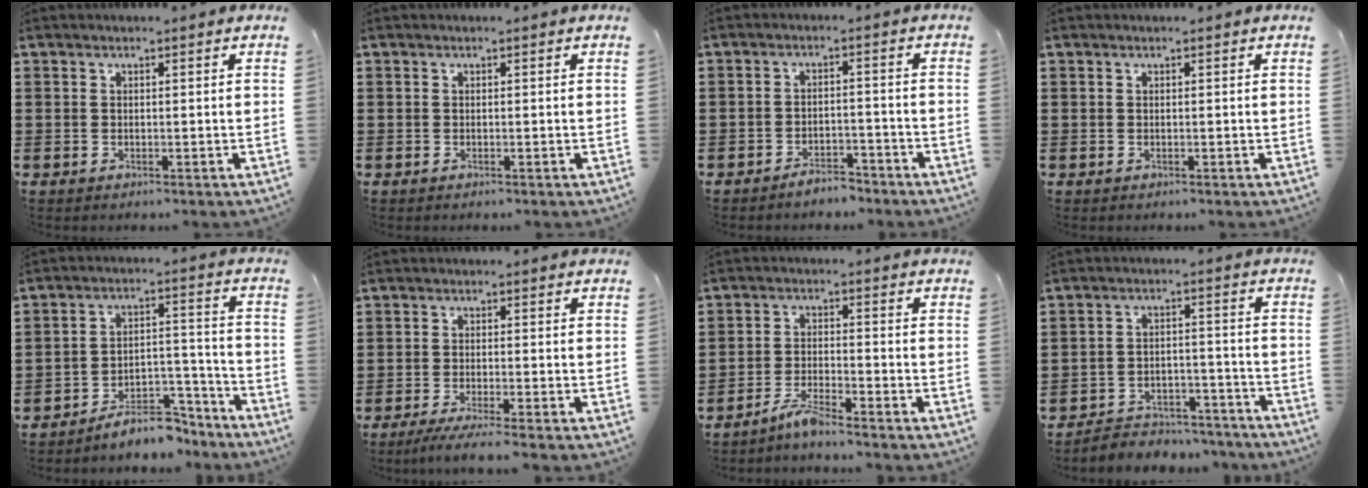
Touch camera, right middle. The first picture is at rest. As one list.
[{"total": 0.0}, {"total": 3.3, "force": [-3.2, 0.5, 0.4], "torque": [-0.011, 0.004, -0.065]}, {"total": 0.0}, {"total": 7.3, "force": [-6.8, 1.8, 1.9], "torque": [-0.021, 0.025, -0.126]}, {"total": 2.7, "force": [-2.2, -0.4, 1.5], "torque": [-0.033, -0.008, -0.042]}, {"total": 3.9, "force": [-3.4, 0.1, 1.8], "torque": [-0.044, -0.002, -0.070]}, {"total": 4.7, "force": [-4.6, 0.8, 0.3], "torque": [-0.008, 0.009, -0.097]}]